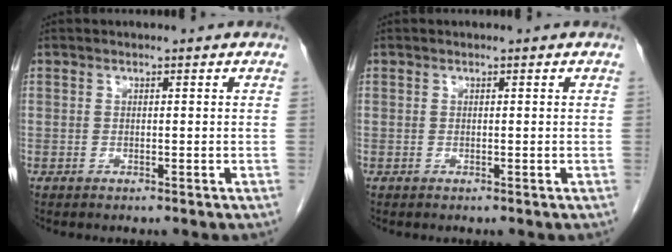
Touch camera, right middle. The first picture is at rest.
{"total": 0.0}